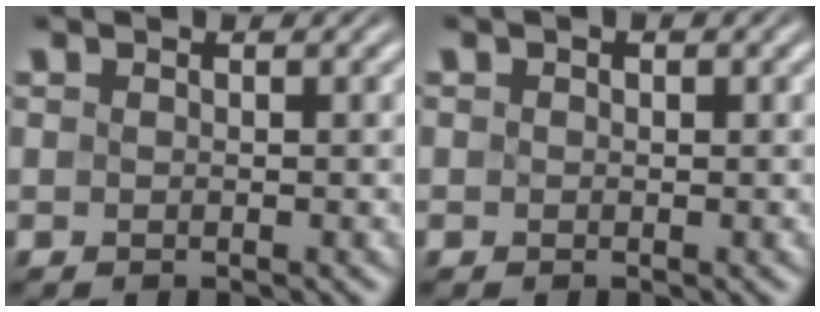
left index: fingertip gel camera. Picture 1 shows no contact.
{"total": 0.6, "force": [0.2, 0.4, 0.3], "torque": [-0.004, -0.001, 0.000]}